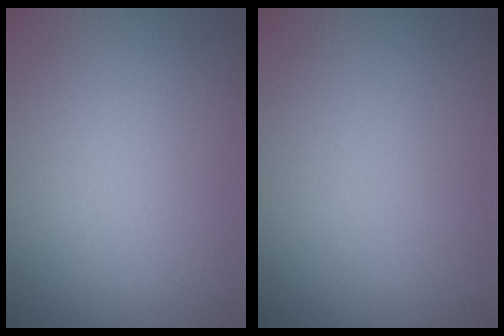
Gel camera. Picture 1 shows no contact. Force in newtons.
{"total": 0.0}